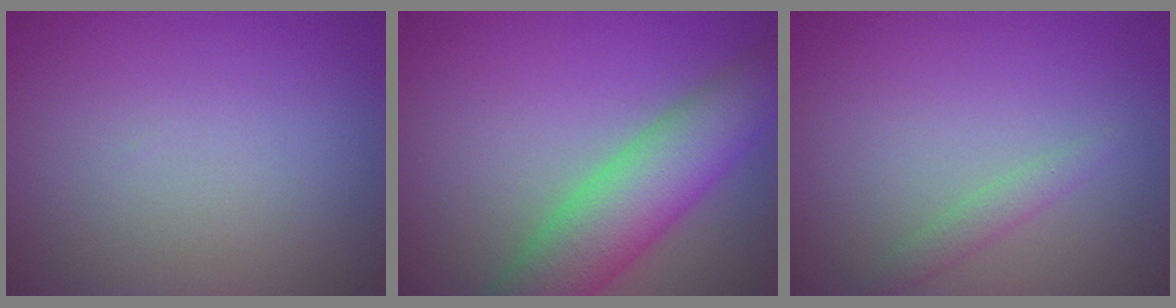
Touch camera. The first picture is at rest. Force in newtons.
{"total": 7.6, "press": 7.6, "slide": 0.4}
{"total": 1.3, "press": 1.3, "slide": 0.1}